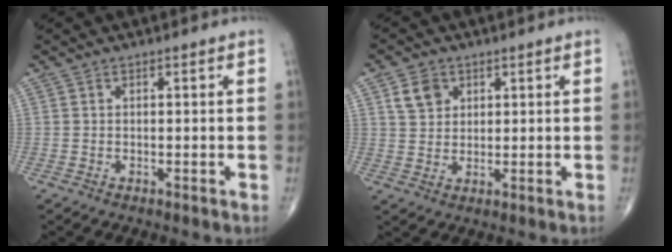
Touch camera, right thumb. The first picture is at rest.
{"total": 5.0, "force": [2.2, 3.9, 2.2], "torque": [-0.024, -0.007, 0.043]}